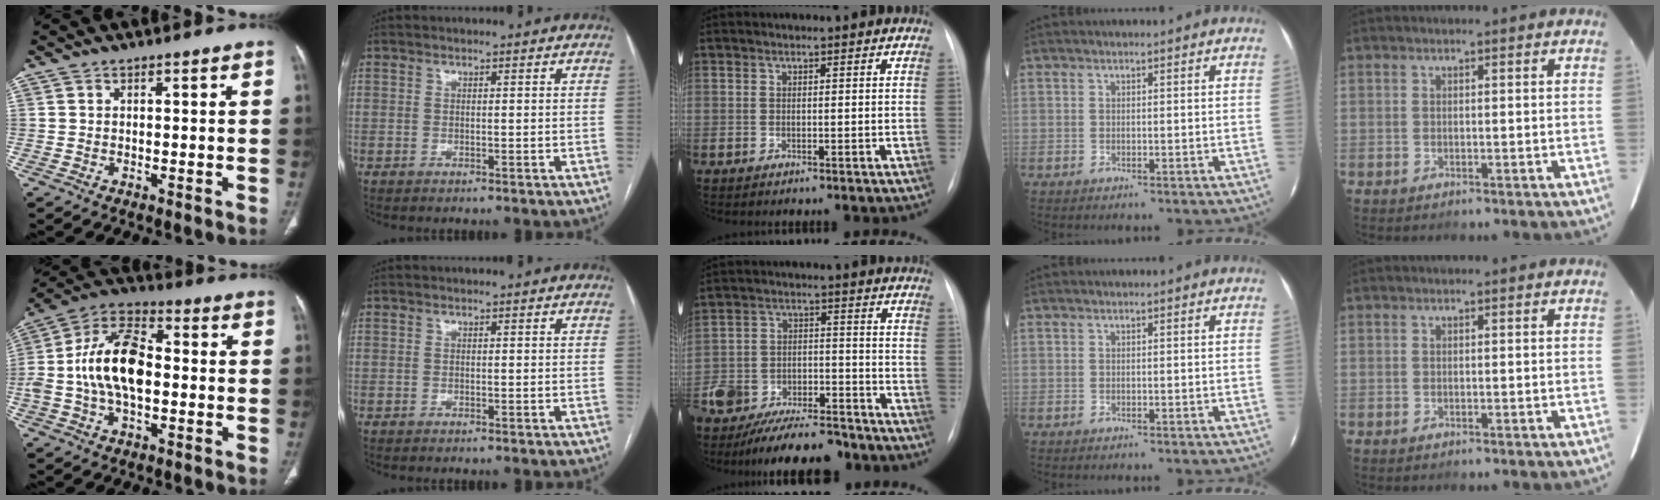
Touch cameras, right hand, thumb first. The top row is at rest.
{"thumb": {"total": 15.2, "force": [-0.8, 8.3, 12.7], "torque": [-0.242, 0.035, -0.023]}, "middle": {"total": 15.8, "force": [-13.6, 4.9, 6.3], "torque": [-0.100, 0.013, -0.209]}}